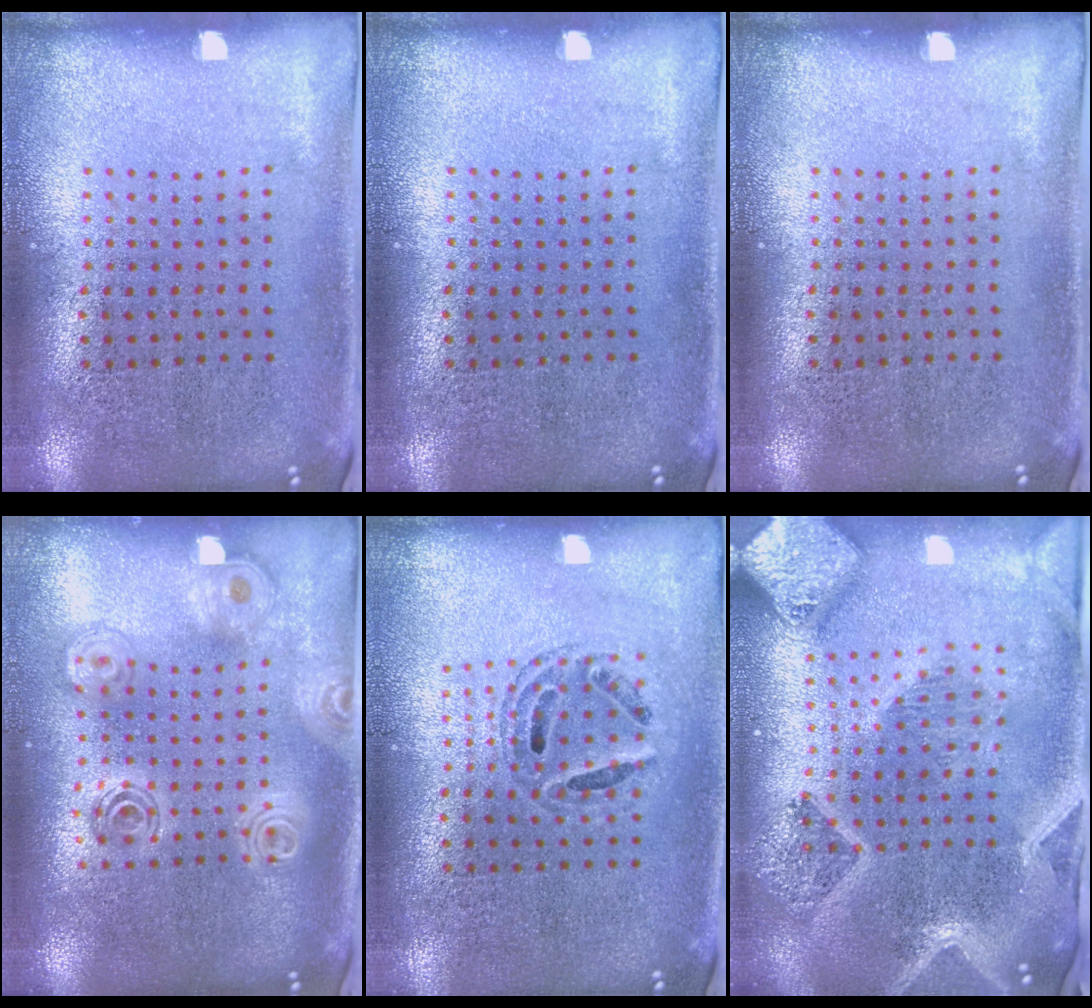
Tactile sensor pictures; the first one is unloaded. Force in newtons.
{"total": 0.0}
{"total": 0.0}
{"total": 2.0, "press": 1.7, "slide": 1.1}
{"total": 0.7, "press": 0.7, "slide": 0.1}
{"total": 3.6, "press": 3.0, "slide": 2.1}